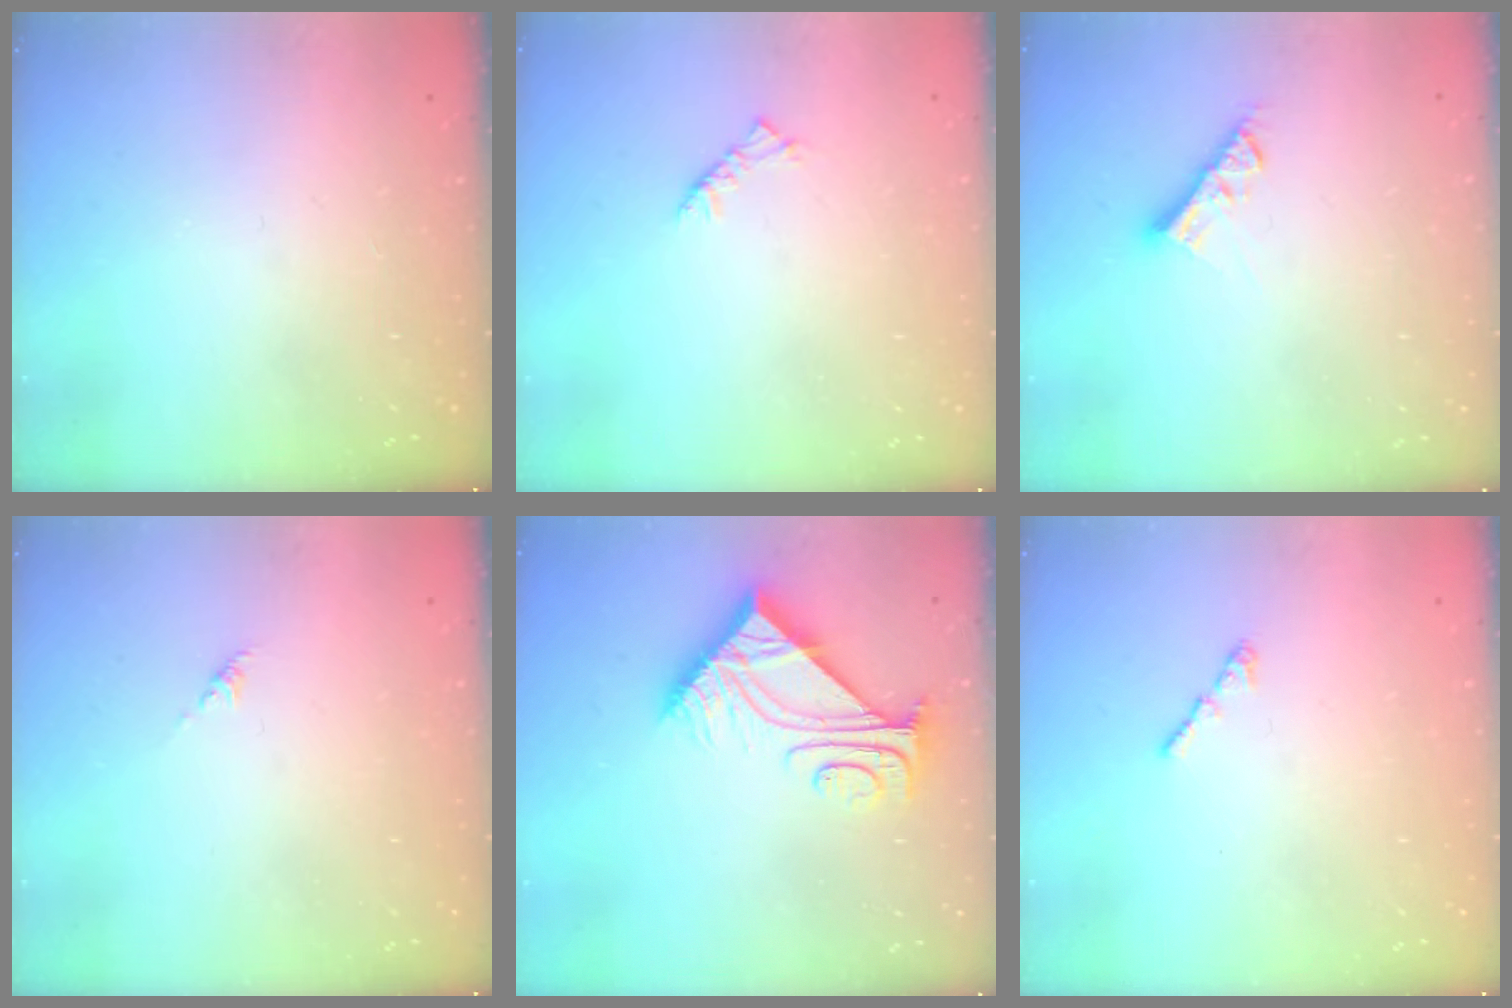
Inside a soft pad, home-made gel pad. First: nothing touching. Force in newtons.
{"total": 2.5, "press": 2.4, "slide": 0.7}
{"total": 6.1, "press": 6.1, "slide": 0.4}
{"total": 0.0}
{"total": 9.0, "press": 8.9, "slide": 1.0}
{"total": 1.2, "press": 1.1, "slide": 0.5}